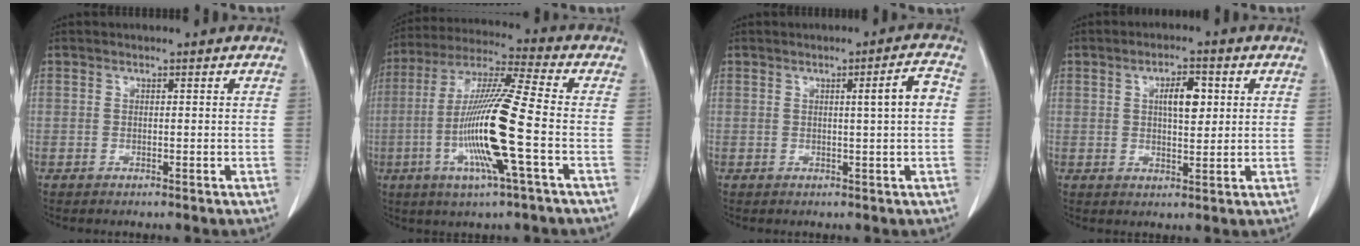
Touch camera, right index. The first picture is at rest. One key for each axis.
{"total": 15.7, "fx": -3.6, "fy": -0.5, "fz": 15.3, "tx": -0.310, "ty": -0.009, "tz": -0.079}
{"total": 3.9, "fx": 0.4, "fy": -0.3, "fz": 3.9, "tx": -0.057, "ty": 0.003, "tz": 0.006}
{"total": 5.2, "fx": 1.4, "fy": 1.9, "fz": 4.6, "tx": -0.076, "ty": 0.004, "tz": 0.024}